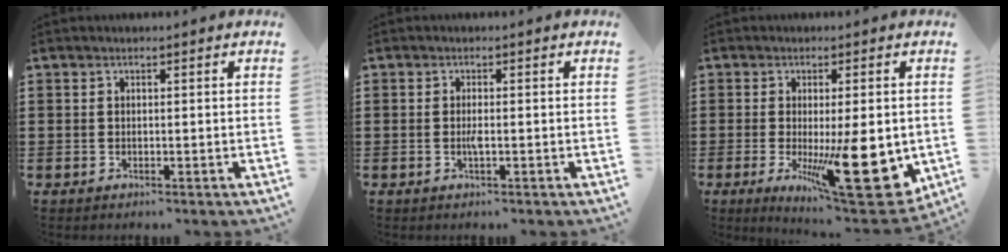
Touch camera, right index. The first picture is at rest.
{"total": 1.4, "force": [-0.3, 0.2, 1.3], "torque": [-0.027, -0.001, -0.006]}
{"total": 14.7, "force": [-2.9, 4.0, 13.8], "torque": [-0.203, -0.021, -0.032]}